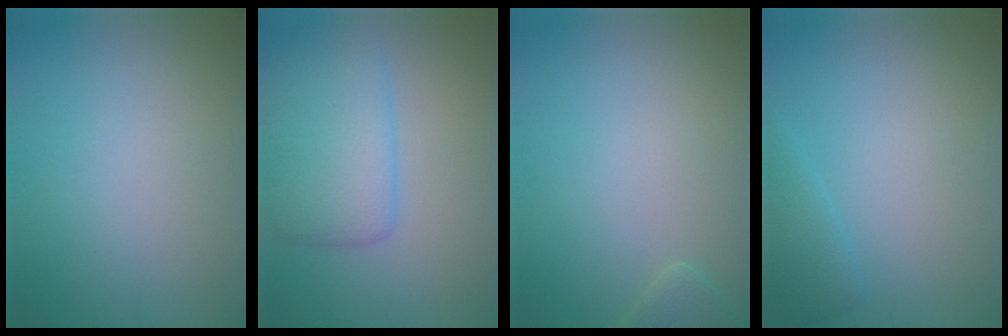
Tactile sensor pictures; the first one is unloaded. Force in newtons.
{"total": 5.2, "press": 5.2, "slide": 0.3}
{"total": 1.4, "press": 1.4, "slide": 0.2}
{"total": 1.7, "press": 1.7, "slide": 0.2}